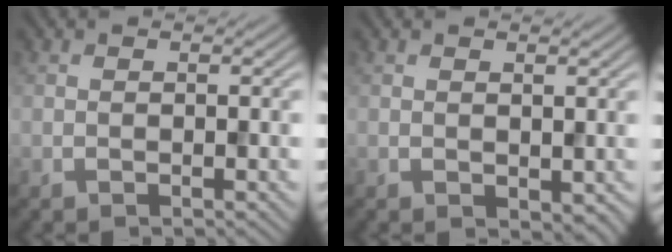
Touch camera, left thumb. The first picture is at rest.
{"total": 1.2, "force": [0.3, 0.8, 0.8], "torque": [-0.013, -0.006, 0.011]}